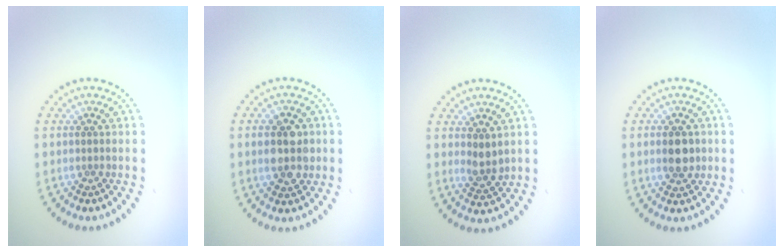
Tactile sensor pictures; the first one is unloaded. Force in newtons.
{"total": 3.7, "press": 3.7, "slide": 0.0}
{"total": 1.9, "press": 1.8, "slide": 0.7}
{"total": 2.8, "press": 2.8, "slide": 0.1}